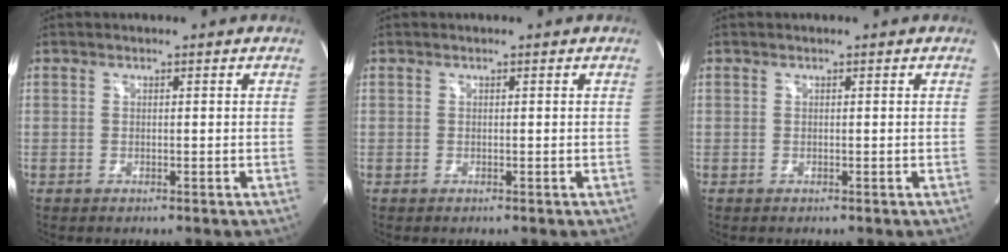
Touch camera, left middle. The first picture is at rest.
{"total": 0.0}
{"total": 0.0}